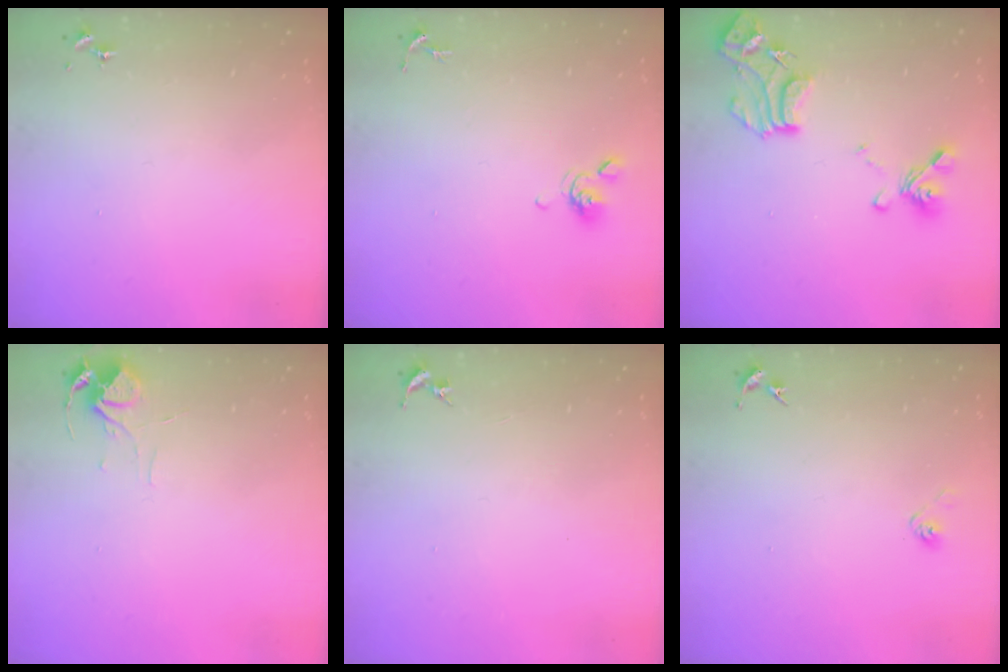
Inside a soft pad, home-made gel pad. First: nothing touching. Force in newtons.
{"total": 6.0, "press": 5.9, "slide": 1.2}
{"total": 16.4, "press": 16.4, "slide": 1.4}
{"total": 7.1, "press": 7.1, "slide": 0.5}
{"total": 0.0}
{"total": 3.8, "press": 3.7, "slide": 1.0}